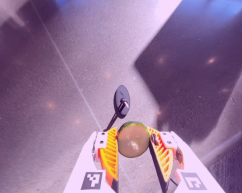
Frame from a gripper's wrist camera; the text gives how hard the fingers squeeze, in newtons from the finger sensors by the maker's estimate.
{"total": 10.9, "left": 10.8, "right": 10.9}